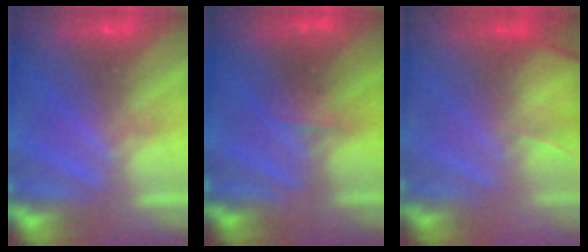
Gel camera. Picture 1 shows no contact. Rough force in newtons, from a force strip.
{"total": 2.5}
{"total": 2.1}